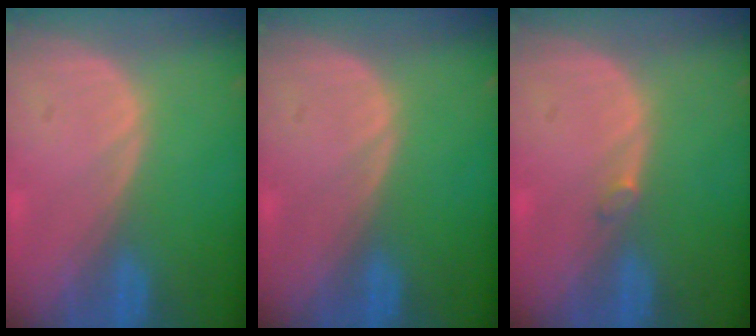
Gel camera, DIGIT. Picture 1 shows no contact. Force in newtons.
{"total": 0.0}
{"total": 0.8, "press": 0.8, "slide": 0.2}